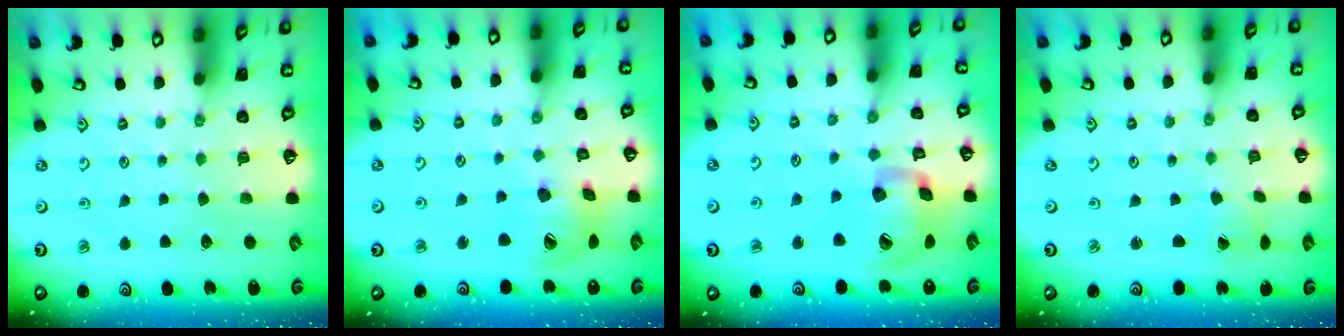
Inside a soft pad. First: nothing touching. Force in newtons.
{"total": 14.7, "press": 14.5, "slide": 2.3}
{"total": 18.0, "press": 17.8, "slide": 2.8}
{"total": 1.1, "press": 1.1, "slide": 0.0}